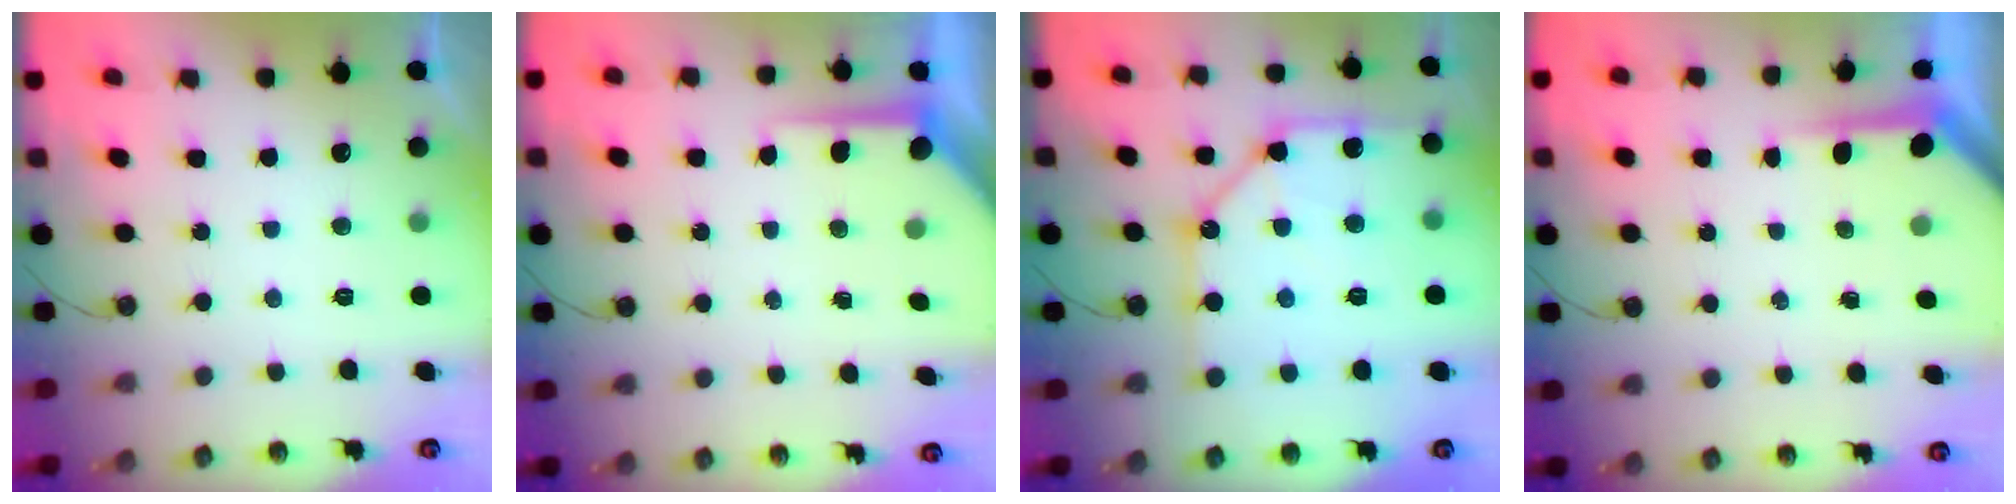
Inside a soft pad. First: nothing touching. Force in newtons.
{"total": 6.3, "press": 6.3, "slide": 0.3}
{"total": 14.2, "press": 14.1, "slide": 1.7}
{"total": 3.8, "press": 3.8, "slide": 0.4}